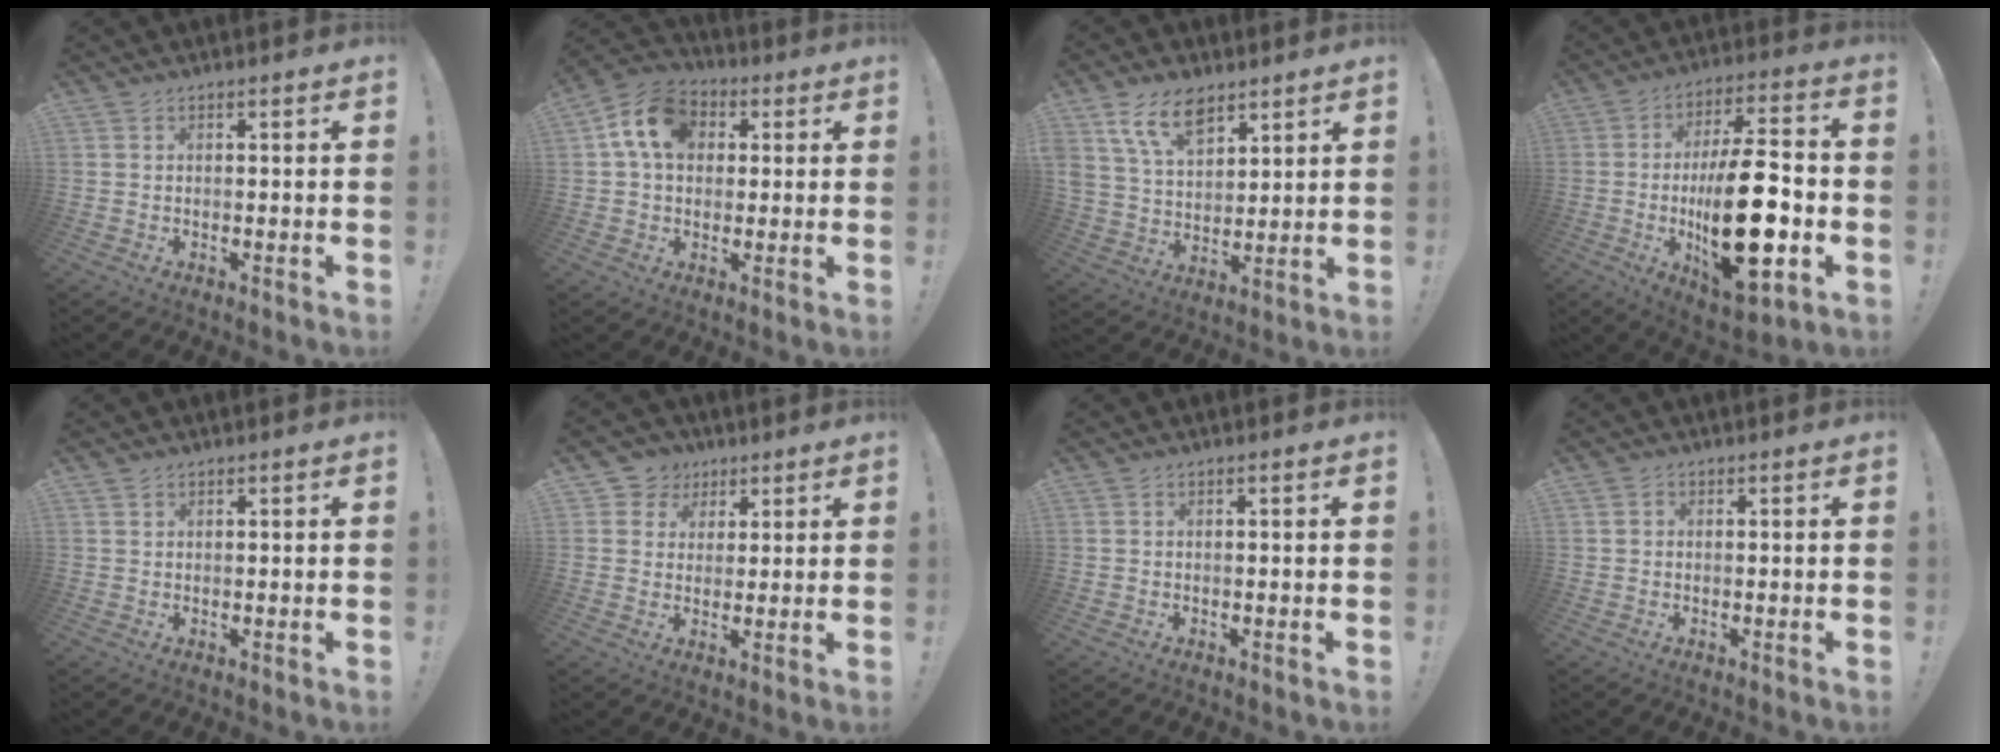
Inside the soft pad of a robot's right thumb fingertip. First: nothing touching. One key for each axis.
{"total": 13.6, "fx": 4.1, "fy": 10.2, "fz": 8.0, "tx": -0.121, "ty": 0.005, "tz": 0.081}
{"total": 12.8, "fx": 8.3, "fy": 7.0, "fz": 6.8, "tx": -0.131, "ty": -0.034, "tz": 0.159}
{"total": 24.7, "fx": -3.8, "fy": 9.6, "fz": 22.5, "tx": -0.391, "ty": 0.005, "tz": -0.053}
{"total": 0.9, "fx": 0.7, "fy": 0.5, "fz": 0.2, "tx": -0.004, "ty": 0.000, "tz": 0.014}
{"total": 6.5, "fx": 2.2, "fy": 6.1, "fz": 0.9, "tx": -0.006, "ty": -0.013, "tz": 0.044}
{"total": 0.0}
{"total": 0.9, "fx": 0.0, "fy": 0.9, "fz": 0.1, "tx": -0.006, "ty": 0.004, "tz": 0.001}